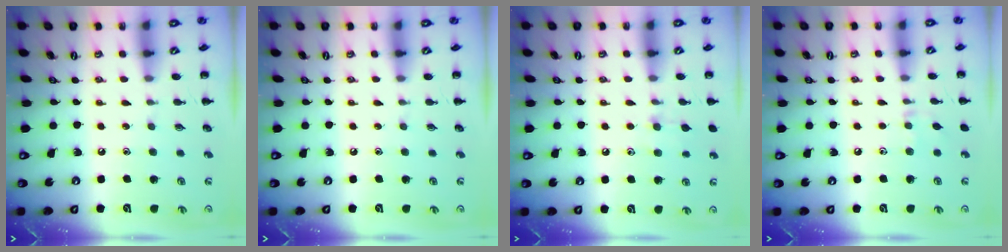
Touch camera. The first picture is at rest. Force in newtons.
{"total": 0.0}
{"total": 7.0, "press": 6.7, "slide": 2.3}
{"total": 5.1, "press": 4.8, "slide": 1.6}